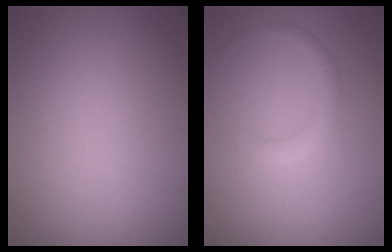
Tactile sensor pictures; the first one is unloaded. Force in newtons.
{"total": 1.4, "press": 1.4, "slide": 0.1}